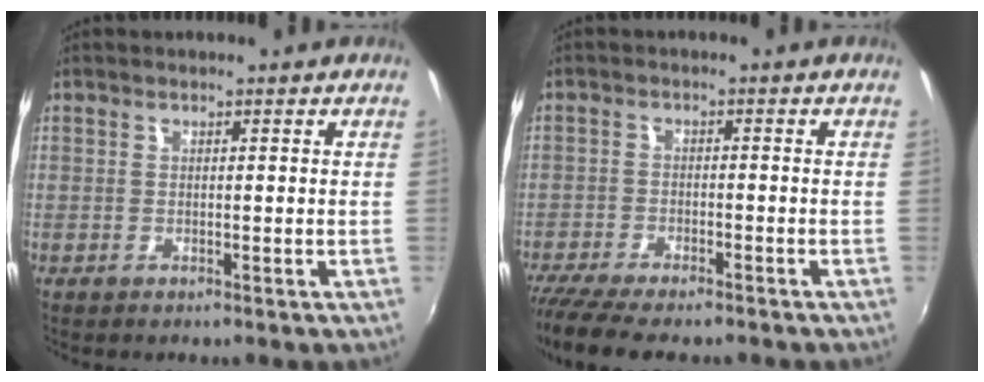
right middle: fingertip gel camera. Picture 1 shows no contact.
{"total": 10.5, "force": [-8.9, 2.0, 5.2], "torque": [-0.123, -0.039, -0.151]}